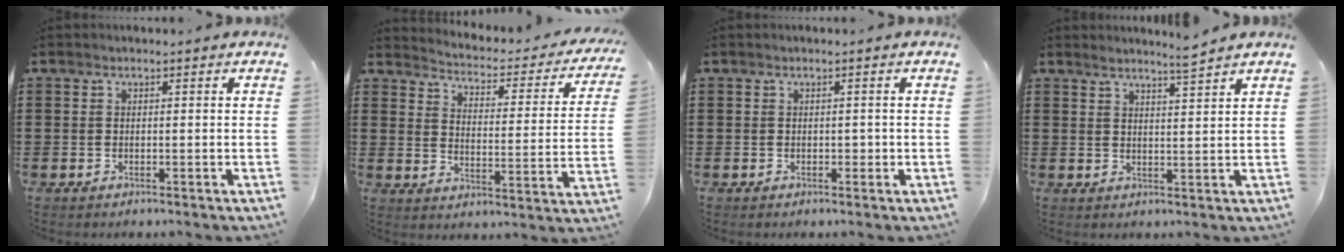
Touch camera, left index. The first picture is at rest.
{"total": 2.5, "force": [2.4, 0.3, 0.5], "torque": [-0.030, -0.028, 0.032]}
{"total": 0.8, "force": [-0.1, 0.6, 0.5], "torque": [-0.011, 0.003, -0.003]}
{"total": 3.7, "force": [3.4, -0.7, 1.3], "torque": [-0.034, -0.005, 0.061]}